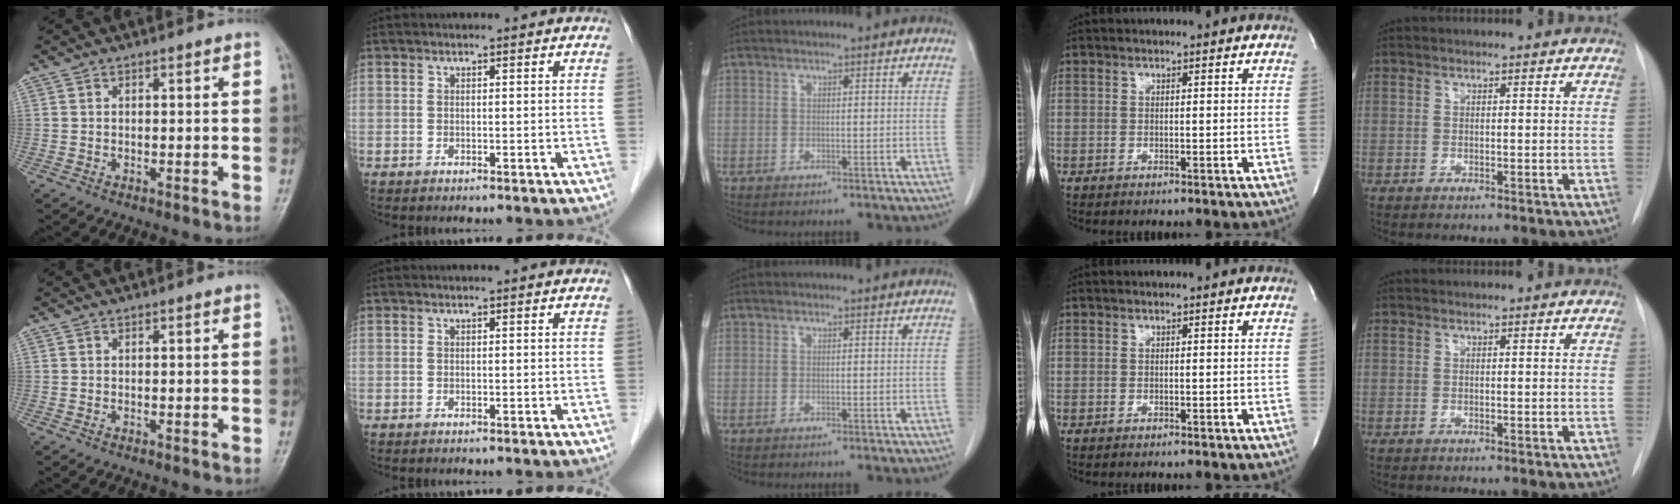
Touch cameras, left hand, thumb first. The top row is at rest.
{}